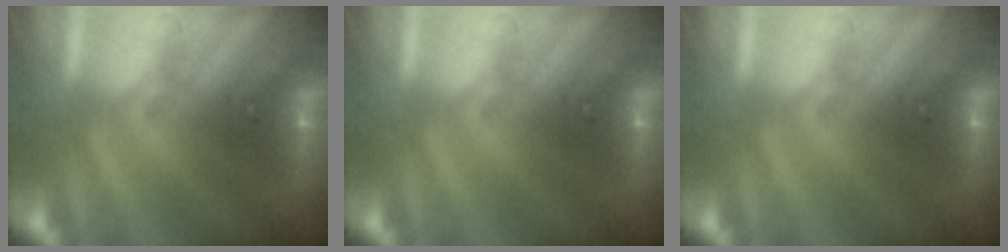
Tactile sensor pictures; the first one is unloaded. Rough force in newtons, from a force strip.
{"total": 0.0}
{"total": 0.0}